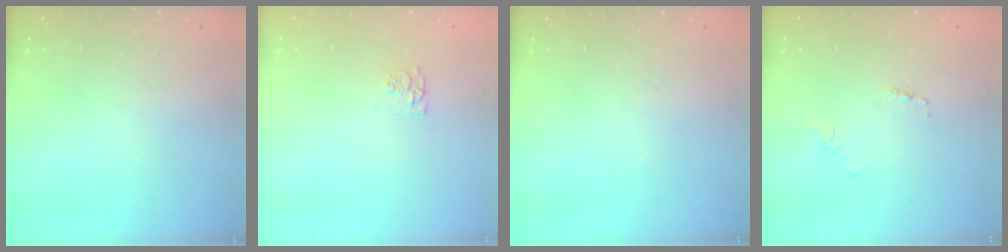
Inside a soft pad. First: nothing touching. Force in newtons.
{"total": 4.9, "press": 4.9, "slide": 0.6}
{"total": 0.0}
{"total": 2.1, "press": 2.1, "slide": 0.1}